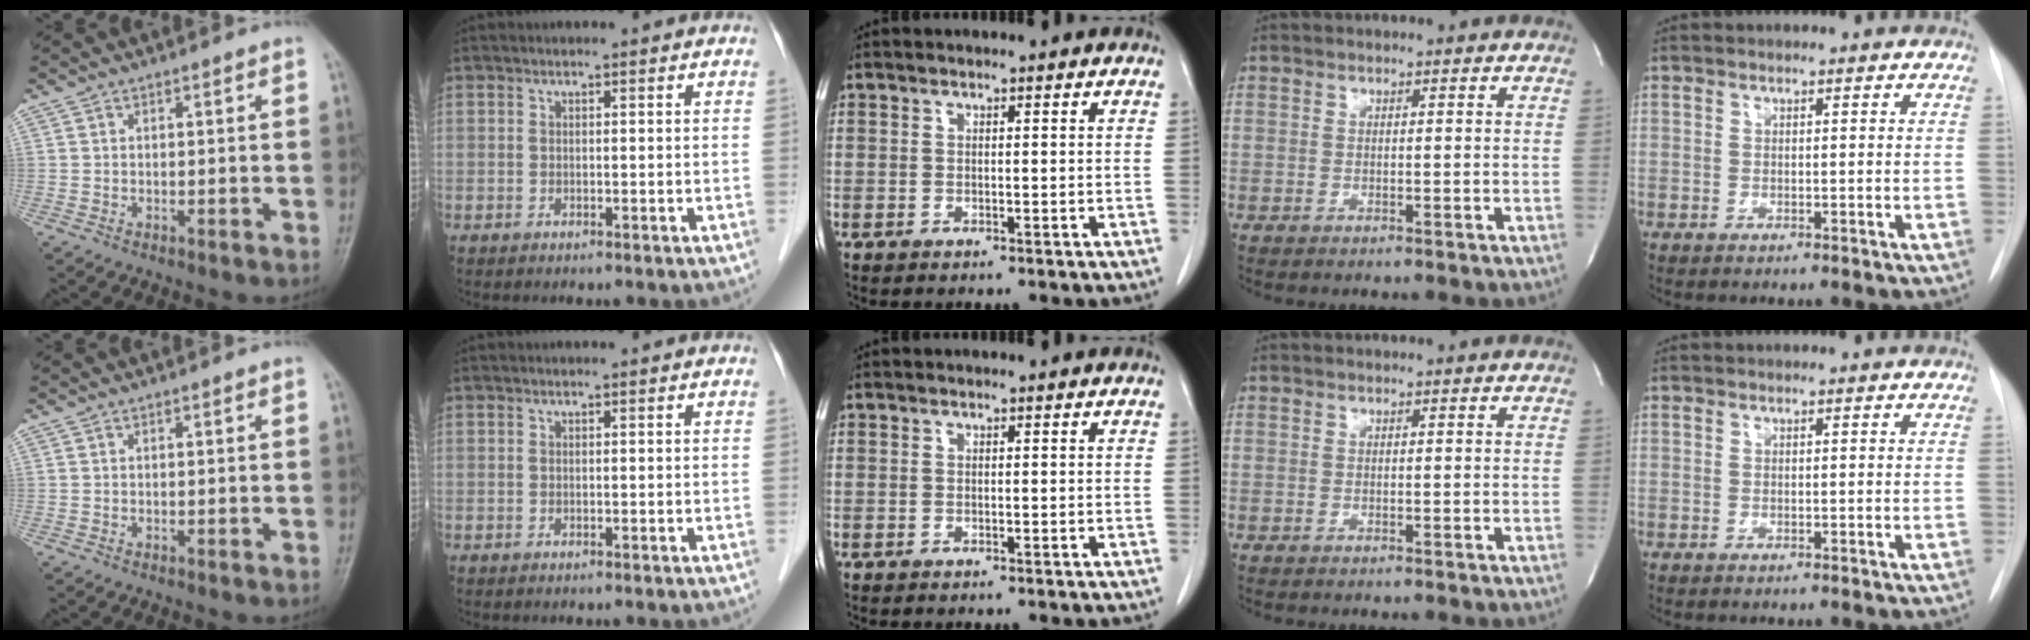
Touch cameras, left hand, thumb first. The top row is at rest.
{}